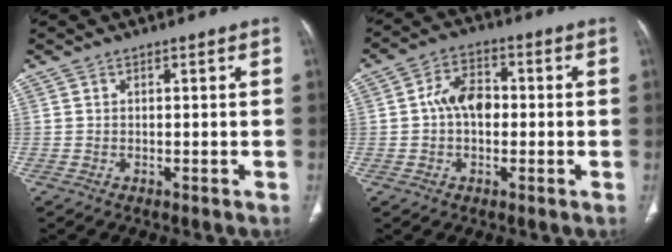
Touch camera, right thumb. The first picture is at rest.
{"total": 7.5, "force": [0.1, 5.1, 5.5], "torque": [-0.076, 0.021, -0.010]}